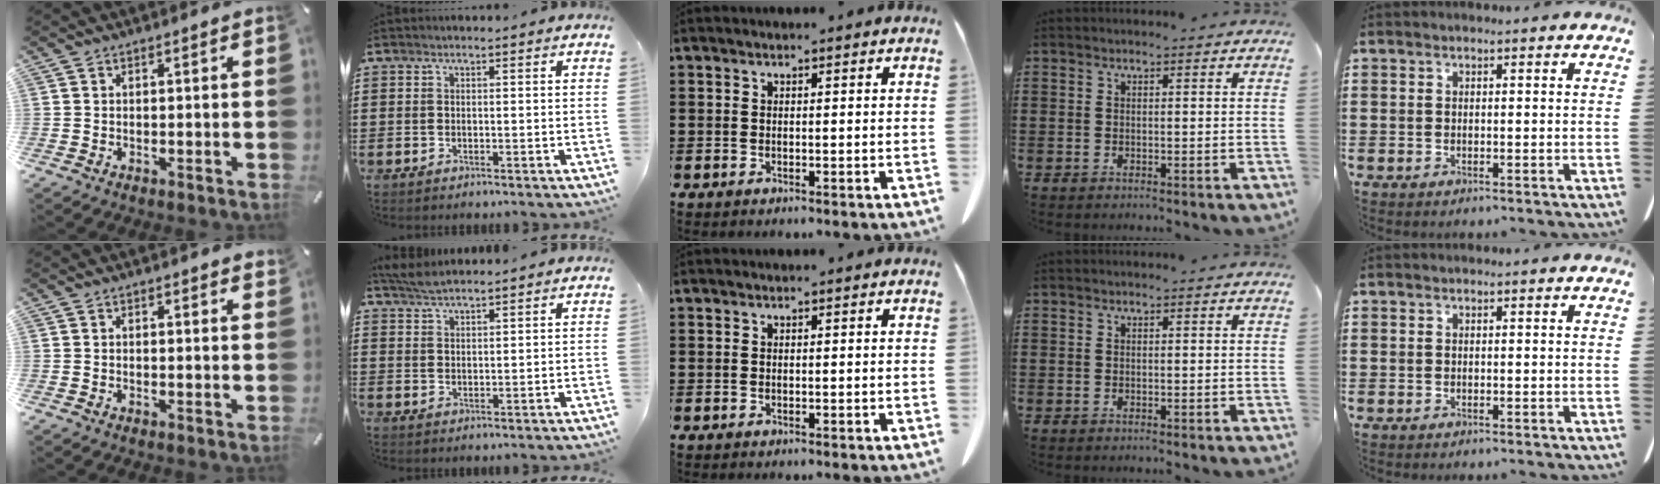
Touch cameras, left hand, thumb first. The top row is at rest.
{"thumb": {"total": 0.5, "force": [0.4, 0.2, 0.2], "torque": [0.003, -0.002, 0.005]}, "index": {"total": 2.9, "force": [2.8, 0.2, 0.9], "torque": [-0.026, 0.000, 0.054]}}